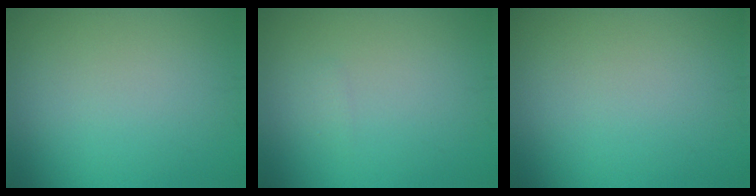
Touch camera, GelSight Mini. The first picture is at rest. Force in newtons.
{"total": 0.5, "press": 0.5, "slide": 0.0}
{"total": 0.0}